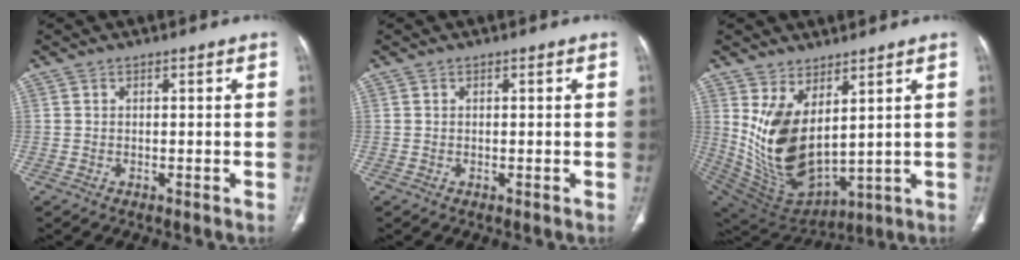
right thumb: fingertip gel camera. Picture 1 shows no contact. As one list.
[{"total": 0.0}, {"total": 15.1, "force": [4.5, 7.8, 12.2], "torque": [-0.220, -0.043, 0.120]}]